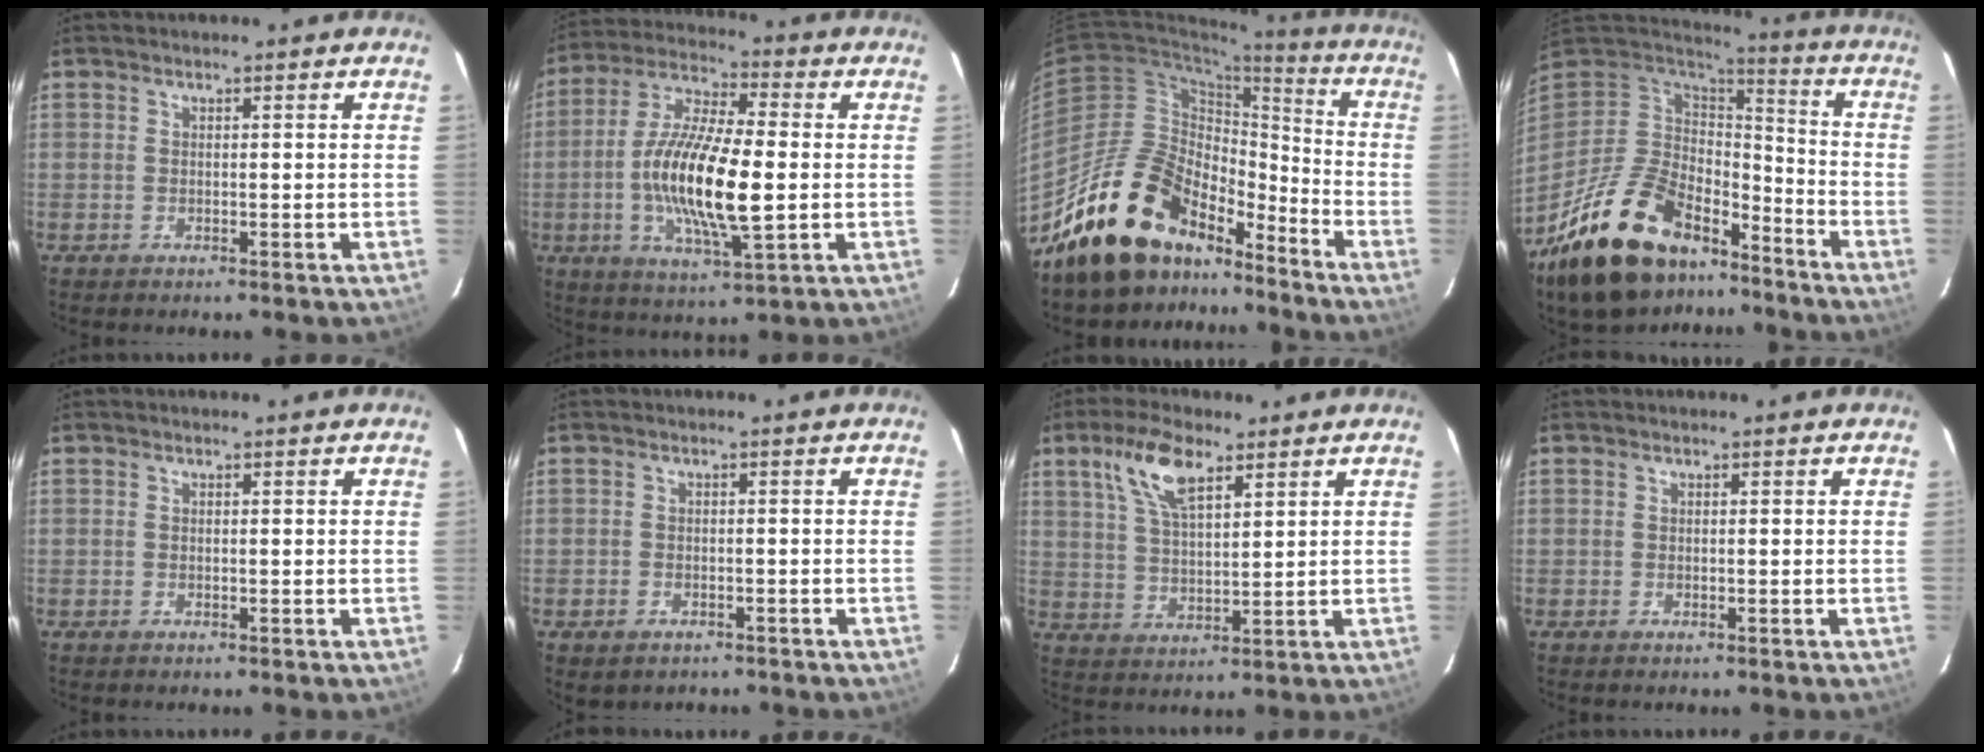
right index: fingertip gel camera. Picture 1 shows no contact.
{"total": 16.7, "force": [-1.7, 4.3, 16.0], "torque": [-0.320, -0.003, -0.037]}
{"total": 19.0, "force": [-15.0, 8.7, 7.6], "torque": [-0.143, 0.029, -0.244]}
{"total": 22.4, "force": [-15.0, 10.7, 12.8], "torque": [-0.255, -0.013, -0.242]}
{"total": 0.0}
{"total": 3.0, "force": [-1.7, 2.2, 1.0], "torque": [-0.027, -0.005, -0.020]}
{"total": 9.5, "force": [5.4, 3.6, 6.9], "torque": [-0.134, 0.016, 0.106]}
{"total": 0.5, "force": [-0.2, 0.5, -0.1], "torque": [0.001, 0.002, -0.002]}